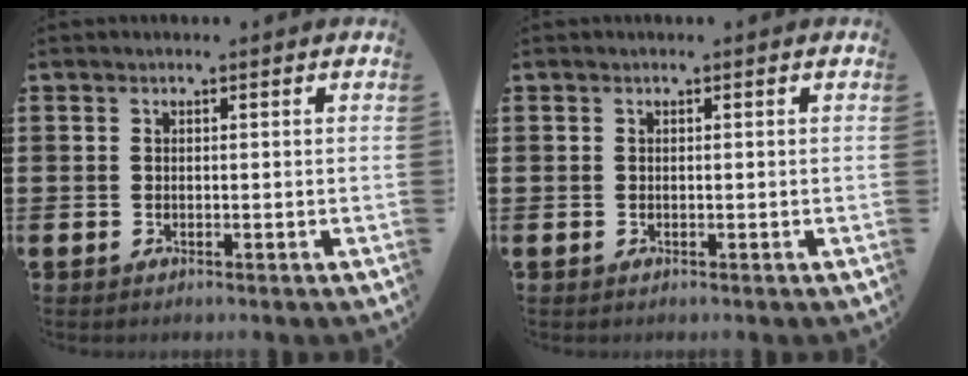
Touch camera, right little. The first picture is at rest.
{"total": 0.0}